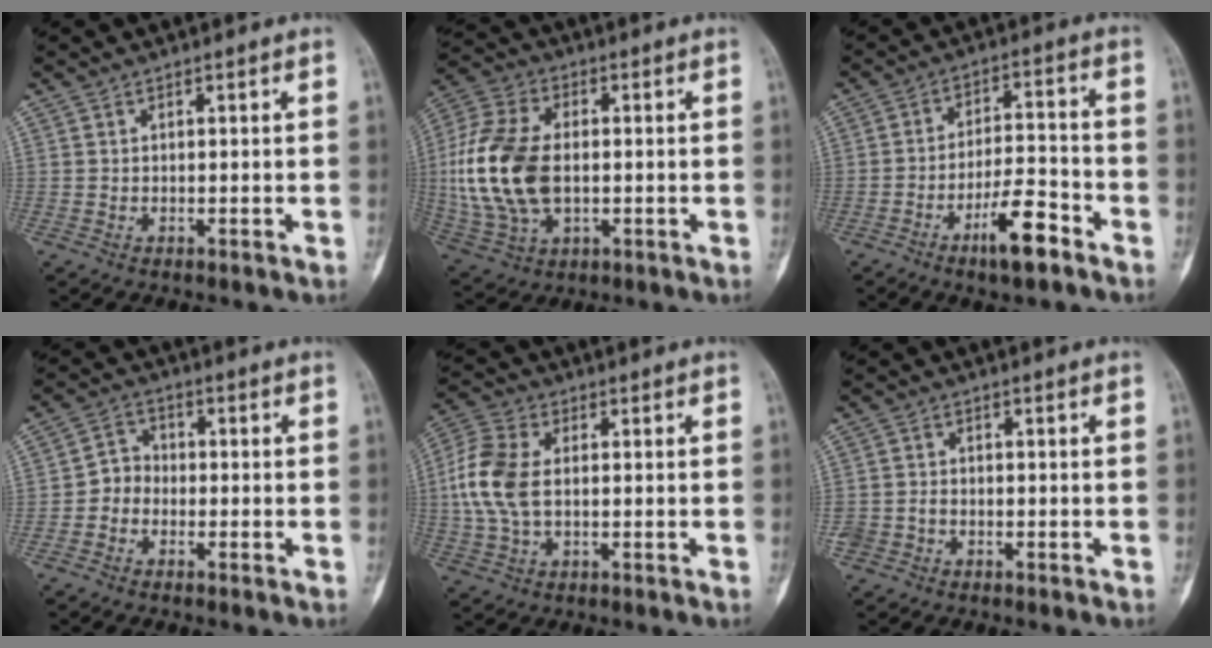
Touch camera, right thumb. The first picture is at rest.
{"total": 18.7, "force": [-0.2, 11.3, 14.9], "torque": [-0.323, 0.006, 0.001]}
{"total": 9.7, "force": [-5.8, 2.9, 7.3], "torque": [-0.122, 0.041, -0.095]}
{"total": 3.9, "force": [-1.5, 3.2, 1.5], "torque": [-0.002, 0.015, -0.044]}
{"total": 10.7, "force": [0.3, 6.4, 8.6], "torque": [-0.202, 0.016, 0.003]}
{"total": 3.1, "force": [-1.3, 2.6, 1.2], "torque": [-0.015, 0.014, -0.022]}